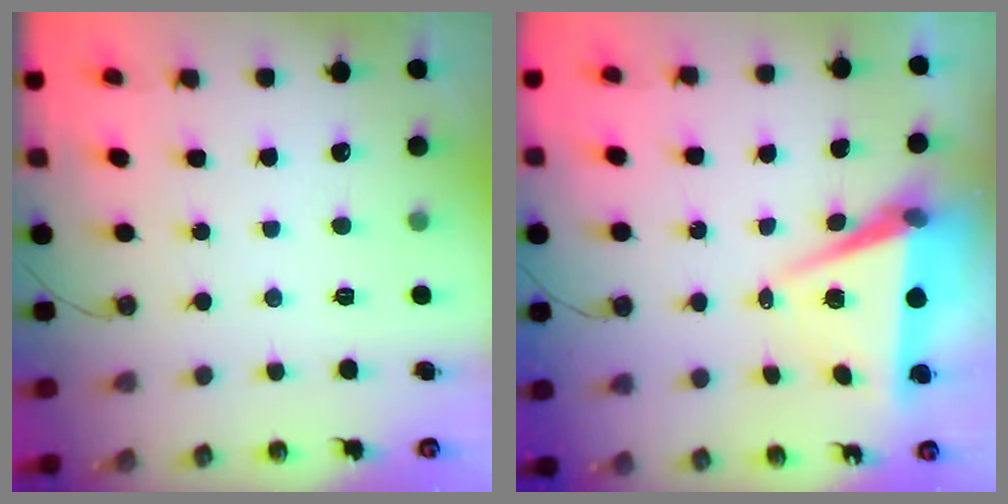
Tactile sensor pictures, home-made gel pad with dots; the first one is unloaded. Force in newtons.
{"total": 8.1, "press": 6.9, "slide": 4.2}